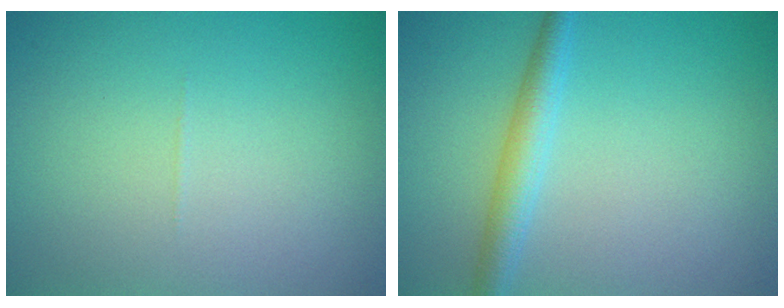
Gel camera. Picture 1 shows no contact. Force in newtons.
{"total": 2.7, "press": 2.7, "slide": 0.0}